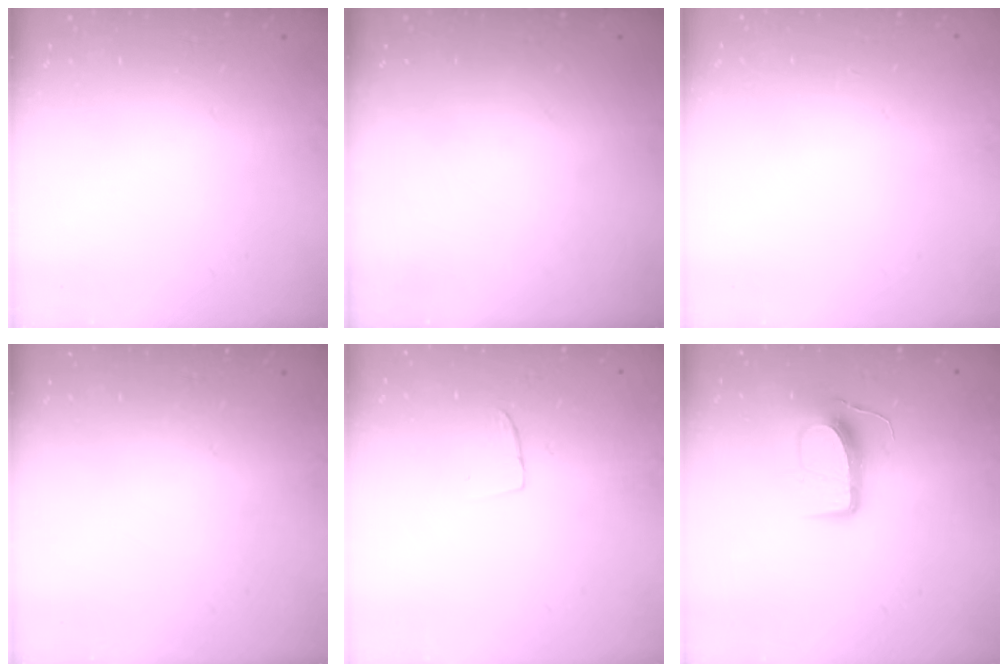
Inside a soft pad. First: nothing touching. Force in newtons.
{"total": 0.0}
{"total": 0.8, "press": 0.4, "slide": 0.7}
{"total": 0.0}
{"total": 2.9, "press": 2.9, "slide": 0.2}
{"total": 11.6, "press": 11.6, "slide": 0.1}